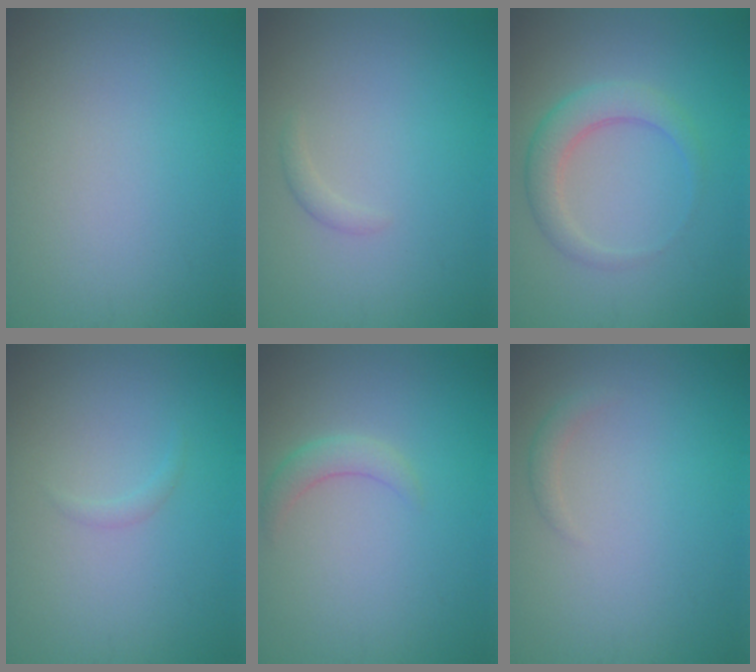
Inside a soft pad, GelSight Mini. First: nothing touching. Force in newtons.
{"total": 0.8, "press": 0.8, "slide": 0.0}
{"total": 3.3, "press": 3.3, "slide": 0.2}
{"total": 0.6, "press": 0.6, "slide": 0.0}
{"total": 1.7, "press": 1.7, "slide": 0.0}
{"total": 0.9, "press": 0.9, "slide": 0.1}